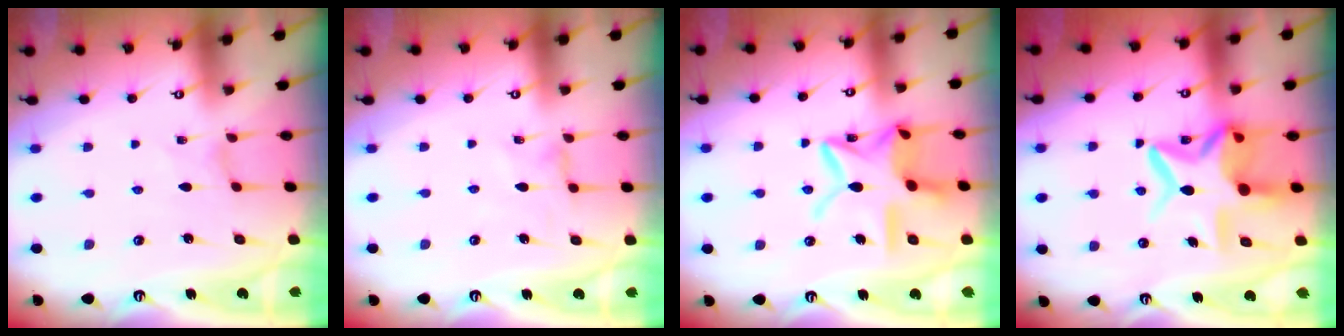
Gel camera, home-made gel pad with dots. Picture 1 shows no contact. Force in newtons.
{"total": 0.0}
{"total": 15.6, "press": 15.5, "slide": 1.1}
{"total": 13.5, "press": 13.4, "slide": 1.1}